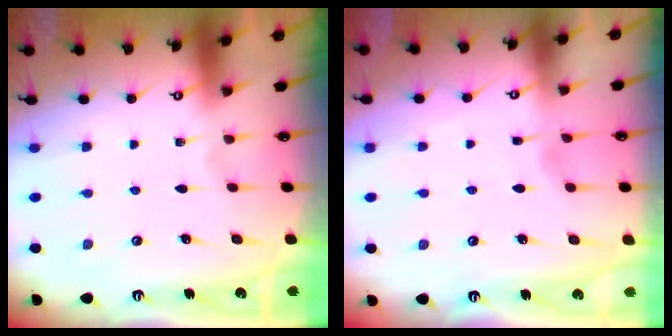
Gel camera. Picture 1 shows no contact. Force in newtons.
{"total": 2.7, "press": 2.7, "slide": 0.3}